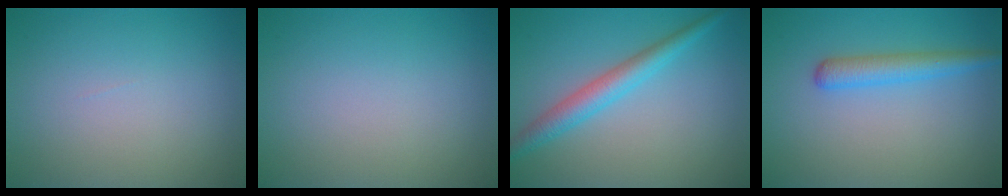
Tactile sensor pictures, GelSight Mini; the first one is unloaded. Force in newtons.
{"total": 0.0}
{"total": 3.4, "press": 3.4, "slide": 0.1}
{"total": 2.8, "press": 2.8, "slide": 0.1}